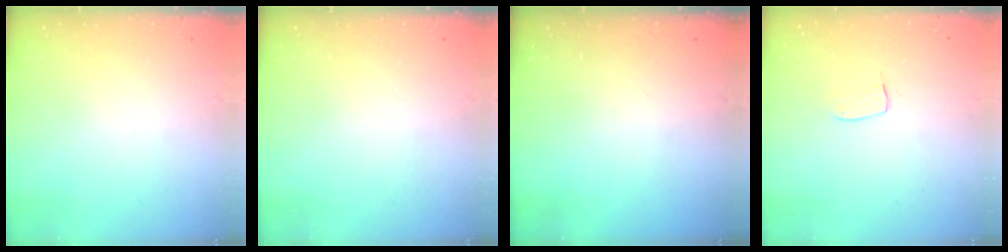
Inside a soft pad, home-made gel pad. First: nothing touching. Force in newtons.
{"total": 0.0}
{"total": 0.0}
{"total": 5.2, "press": 5.2, "slide": 0.3}